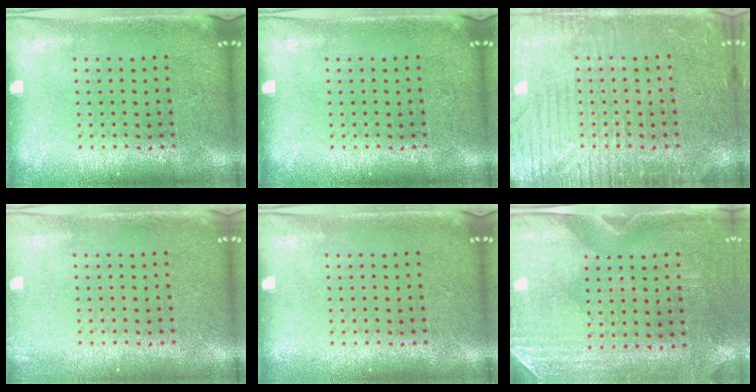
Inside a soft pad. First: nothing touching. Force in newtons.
{"total": 0.0}
{"total": 4.8, "press": 4.7, "slide": 0.6}
{"total": 0.7, "press": 0.7, "slide": 0.1}
{"total": 0.0}
{"total": 2.9, "press": 2.5, "slide": 1.5}